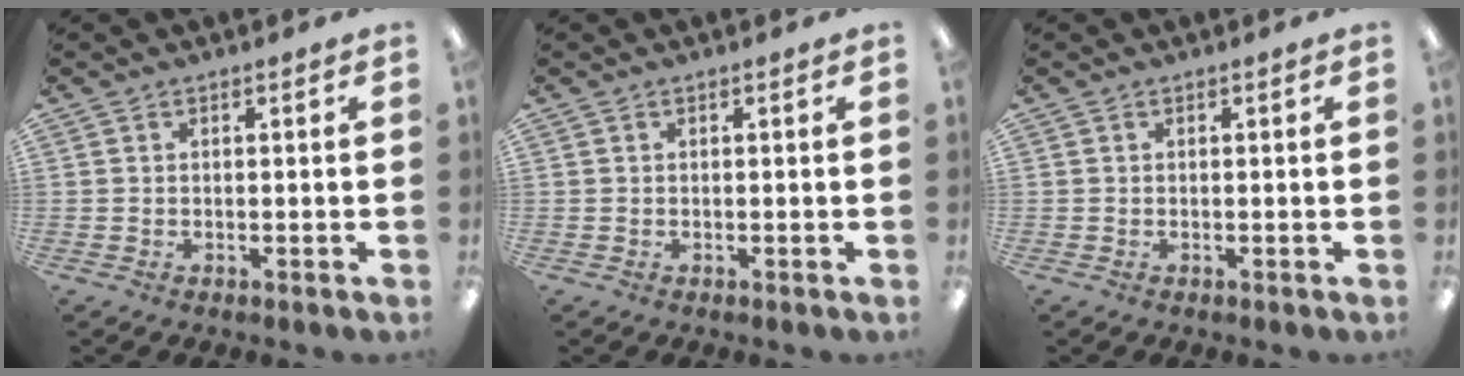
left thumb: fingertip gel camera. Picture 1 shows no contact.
{"total": 0.0}
{"total": 0.0}